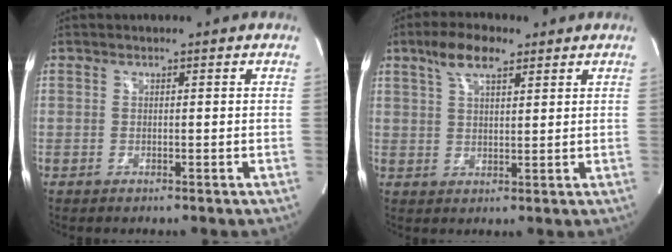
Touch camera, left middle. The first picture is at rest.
{"total": 6.4, "force": [4.1, 2.0, 4.5], "torque": [-0.092, 0.017, 0.077]}